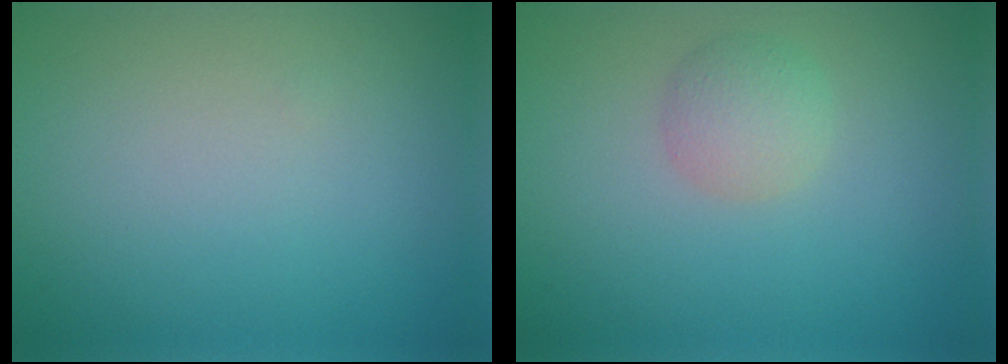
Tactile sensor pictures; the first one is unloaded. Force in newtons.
{"total": 2.1, "press": 2.1, "slide": 0.0}